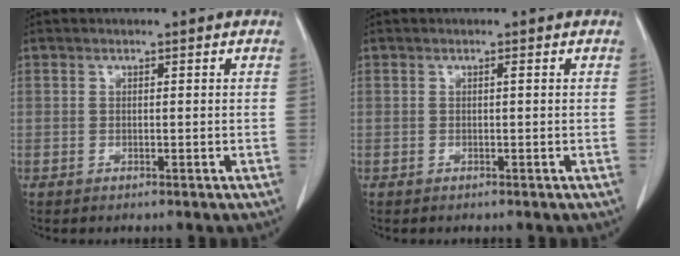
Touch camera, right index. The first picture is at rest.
{"total": 0.0}